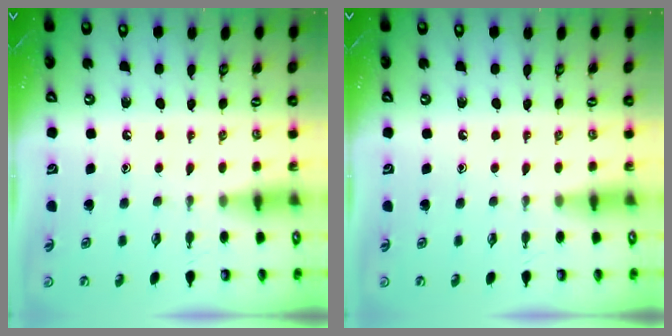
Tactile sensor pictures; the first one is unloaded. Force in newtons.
{"total": 0.0}